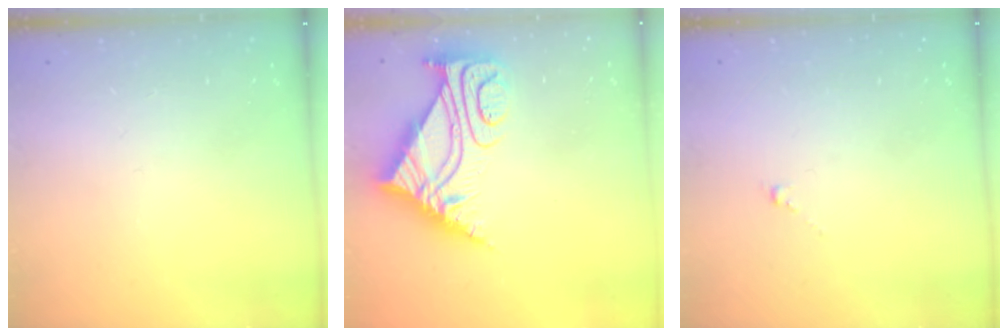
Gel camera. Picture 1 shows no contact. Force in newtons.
{"total": 9.9, "press": 9.8, "slide": 1.0}
{"total": 0.5, "press": 0.3, "slide": 0.4}